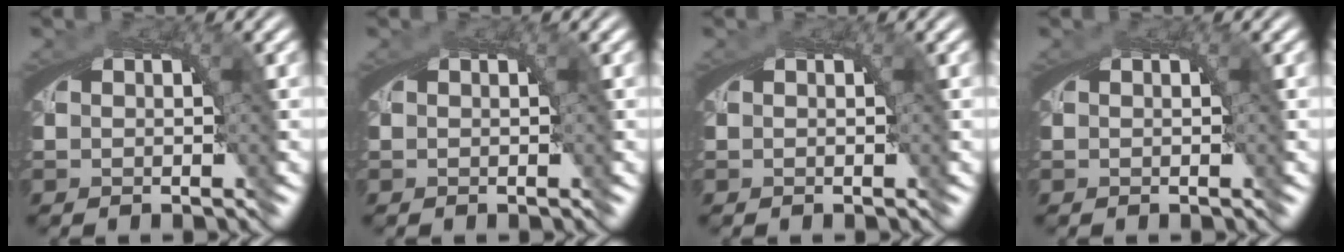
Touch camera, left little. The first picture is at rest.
{"total": 0.0}
{"total": 0.0}
{"total": 0.0}